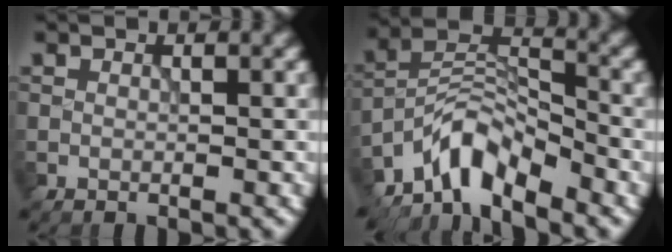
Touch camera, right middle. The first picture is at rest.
{"total": 5.7, "force": [-4.7, 1.9, 2.7], "torque": [-0.036, 0.005, -0.100]}